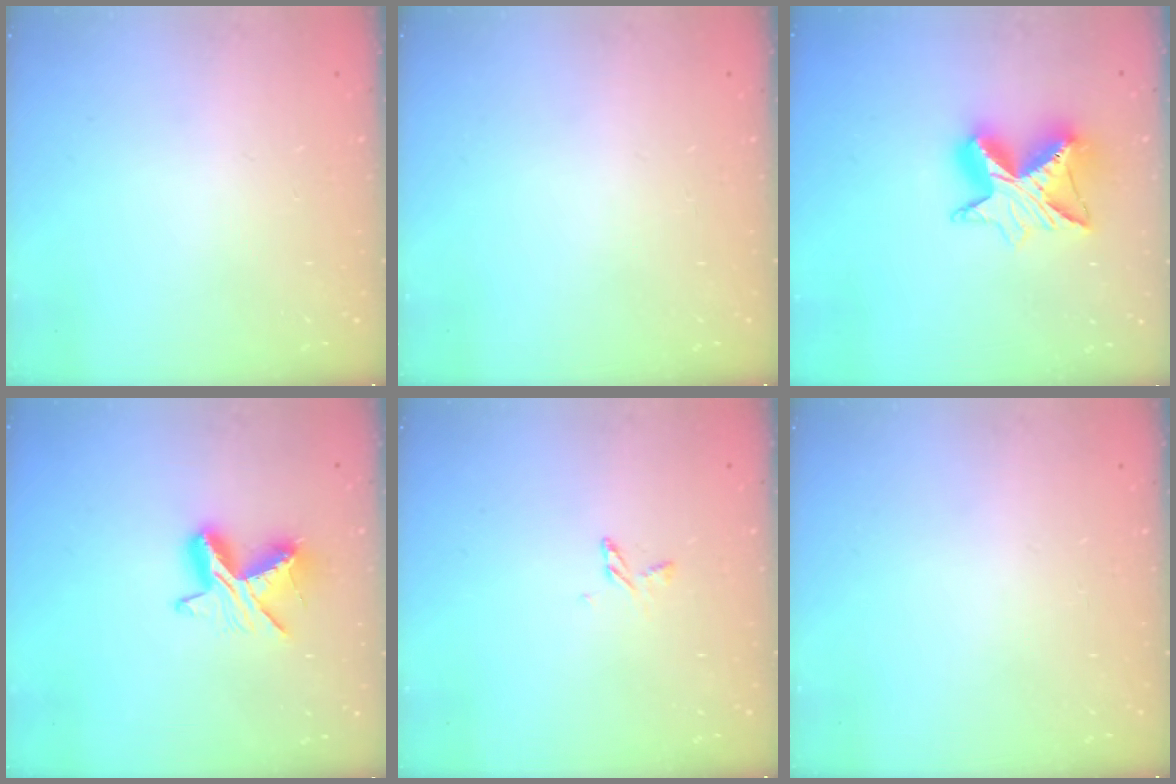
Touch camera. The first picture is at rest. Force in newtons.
{"total": 0.0}
{"total": 11.4, "press": 11.3, "slide": 1.0}
{"total": 10.0, "press": 10.0, "slide": 0.2}
{"total": 3.7, "press": 3.6, "slide": 0.4}
{"total": 0.0}